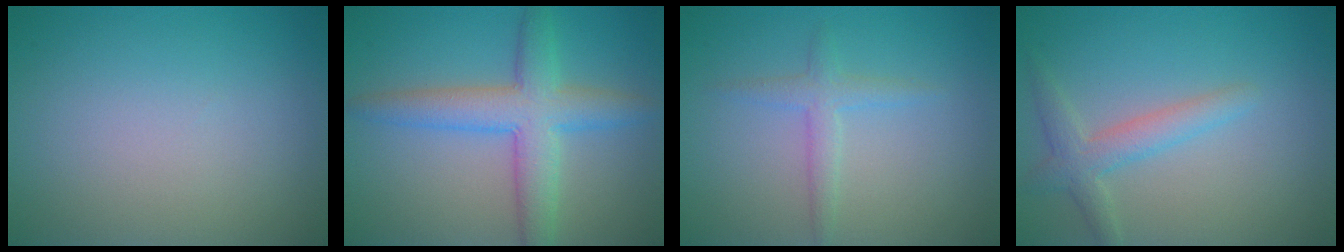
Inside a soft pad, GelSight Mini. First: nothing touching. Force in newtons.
{"total": 5.5, "press": 5.5, "slide": 0.1}
{"total": 1.9, "press": 1.9, "slide": 0.2}
{"total": 2.7, "press": 2.7, "slide": 0.3}